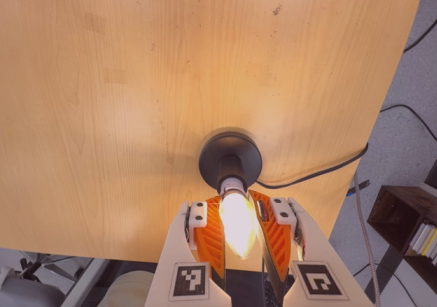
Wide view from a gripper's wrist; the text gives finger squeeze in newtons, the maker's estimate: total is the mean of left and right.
{"total": 24.9, "left": 21.5, "right": 28.3}